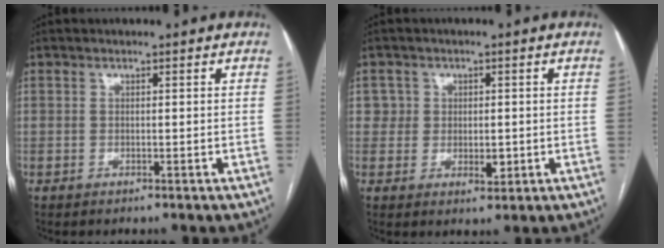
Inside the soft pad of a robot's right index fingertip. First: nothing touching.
{"total": 3.6, "force": [0.2, 3.4, 1.3], "torque": [-0.004, 0.002, 0.005]}